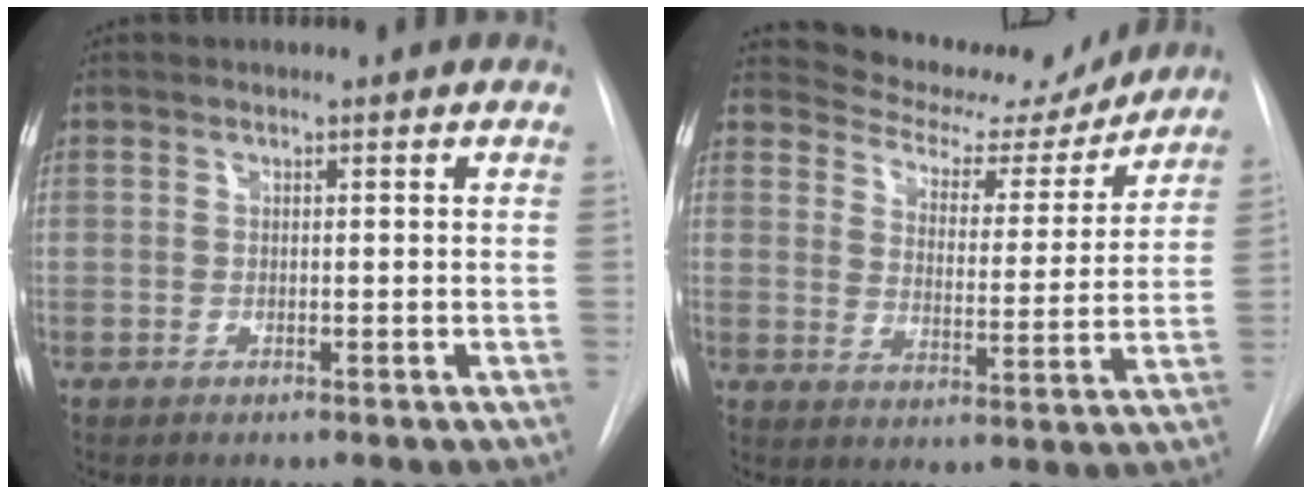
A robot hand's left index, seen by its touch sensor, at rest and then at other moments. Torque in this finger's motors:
{"motor_torque": [0.45, -0.71, -0.04, -0.05]}